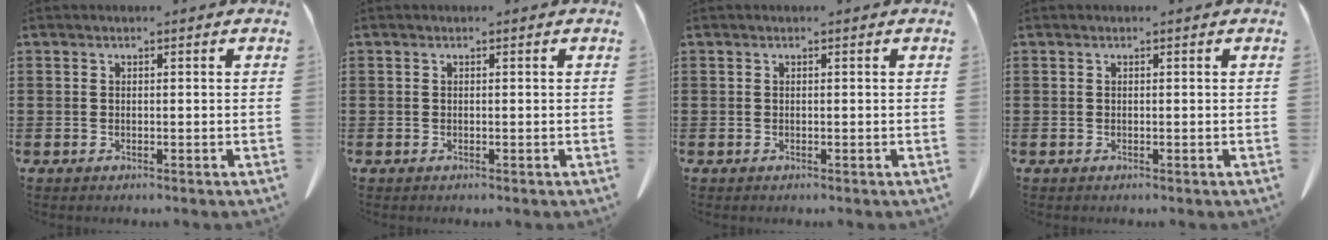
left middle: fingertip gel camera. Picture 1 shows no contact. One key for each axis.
{"total": 0.0}
{"total": 0.0}
{"total": 0.0}